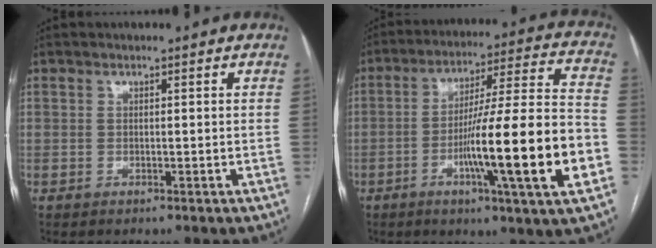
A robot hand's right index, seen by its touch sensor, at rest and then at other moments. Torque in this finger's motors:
{"motor_torque": [2.14, 0.00, 1.05, 0.21]}